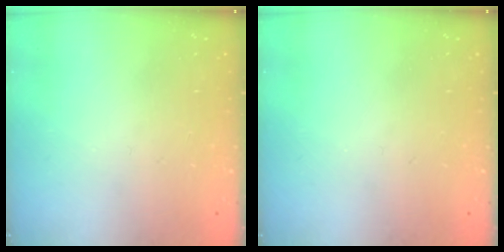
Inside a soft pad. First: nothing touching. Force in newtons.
{"total": 0.0}